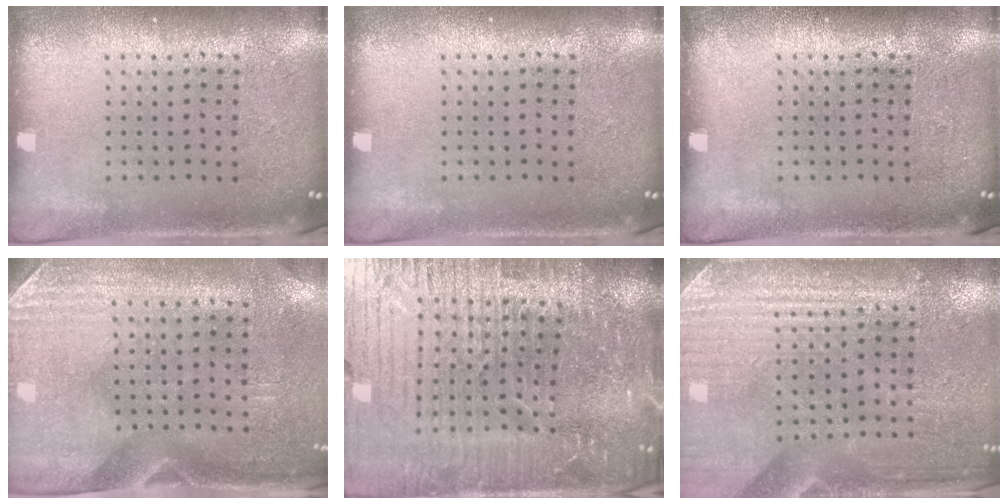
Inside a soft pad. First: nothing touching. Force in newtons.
{"total": 0.0}
{"total": 0.0}
{"total": 2.9, "press": 2.5, "slide": 1.5}
{"total": 6.6, "press": 5.8, "slide": 3.1}
{"total": 3.1, "press": 3.1, "slide": 0.6}